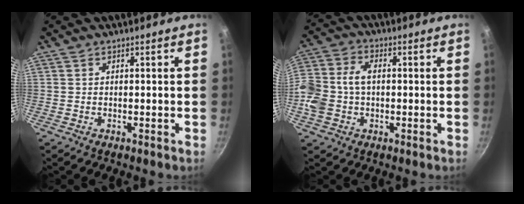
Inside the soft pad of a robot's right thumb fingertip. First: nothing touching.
{"total": 10.7, "force": [-0.7, 7.6, 7.6], "torque": [-0.156, 0.028, -0.024]}